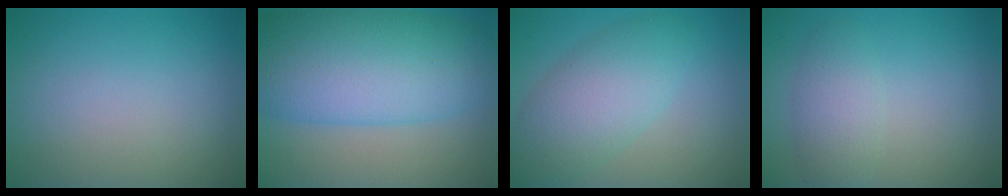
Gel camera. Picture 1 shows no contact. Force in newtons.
{"total": 11.5, "press": 11.5, "slide": 0.2}
{"total": 5.9, "press": 5.9, "slide": 0.2}
{"total": 2.7, "press": 2.7, "slide": 0.1}